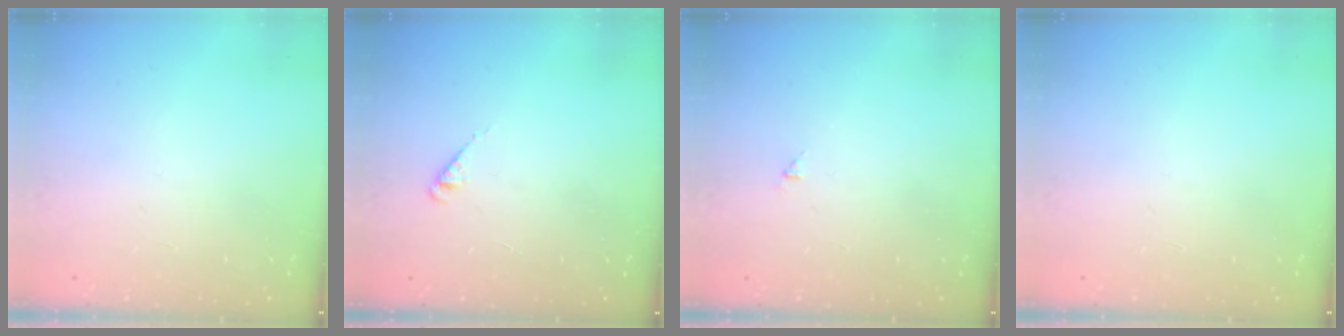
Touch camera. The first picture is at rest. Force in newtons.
{"total": 1.9, "press": 1.9, "slide": 0.4}
{"total": 1.0, "press": 1.0, "slide": 0.2}
{"total": 0.0}